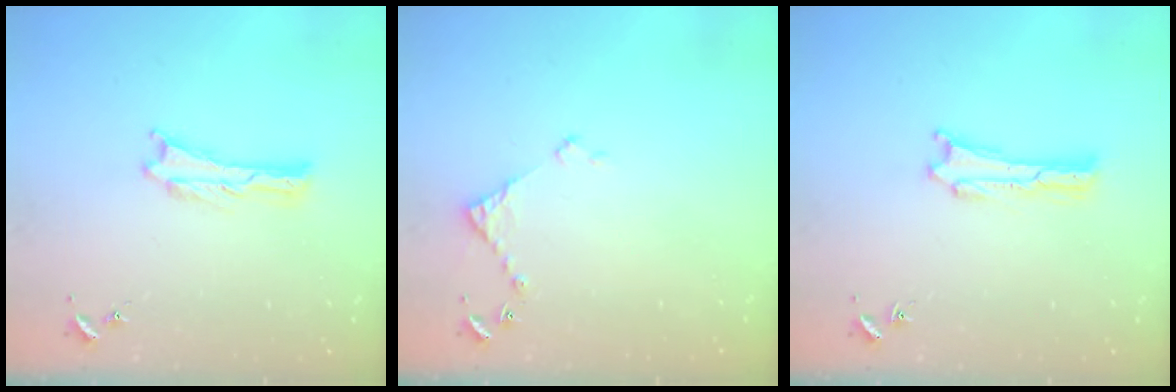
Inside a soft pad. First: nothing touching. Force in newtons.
{"total": 3.7, "press": 3.6, "slide": 0.3}
{"total": 0.0}